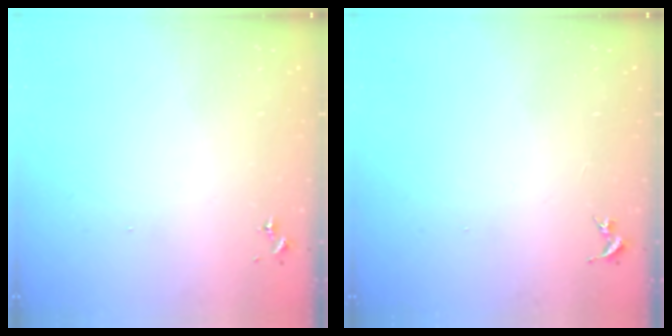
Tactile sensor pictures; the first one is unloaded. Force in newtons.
{"total": 0.0}